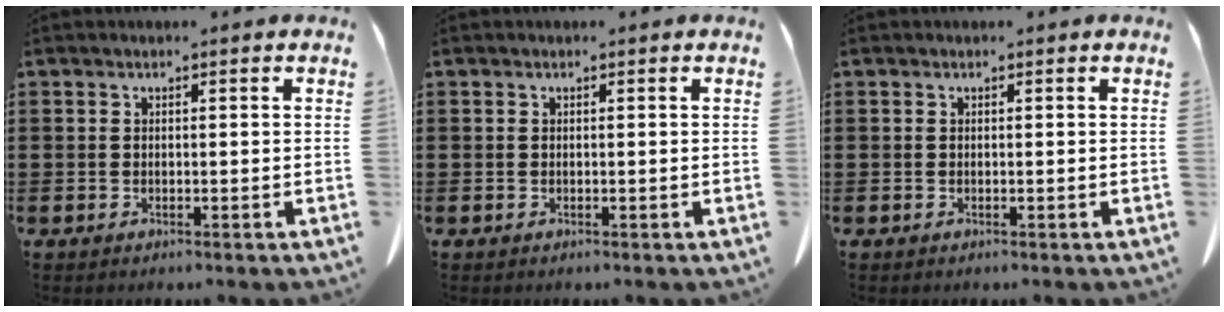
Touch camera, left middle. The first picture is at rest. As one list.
[{"total": 0.0}, {"total": 0.0}]